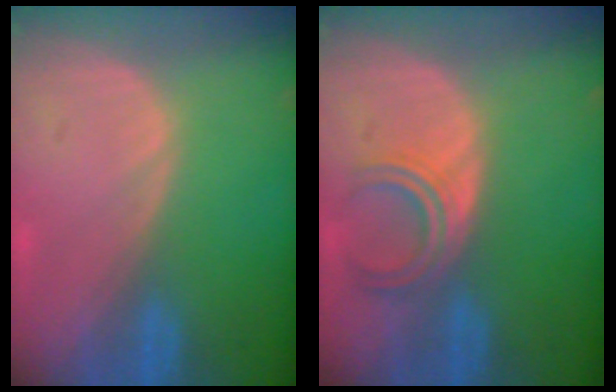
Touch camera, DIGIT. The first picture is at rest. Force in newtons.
{"total": 4.4, "press": 4.3, "slide": 1.1}